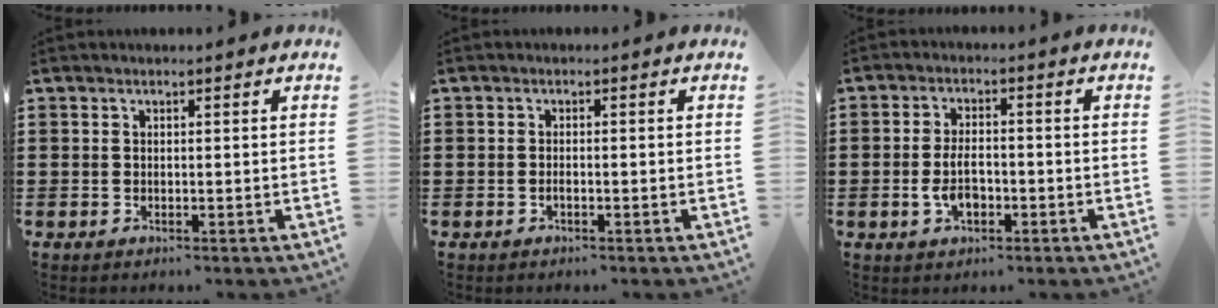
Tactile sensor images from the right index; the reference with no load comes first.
{"total": 0.8, "force": [-0.5, 0.0, 0.6], "torque": [-0.013, -0.004, -0.007]}
{"total": 5.0, "force": [-1.3, 2.5, 4.1], "torque": [-0.086, 0.003, -0.027]}